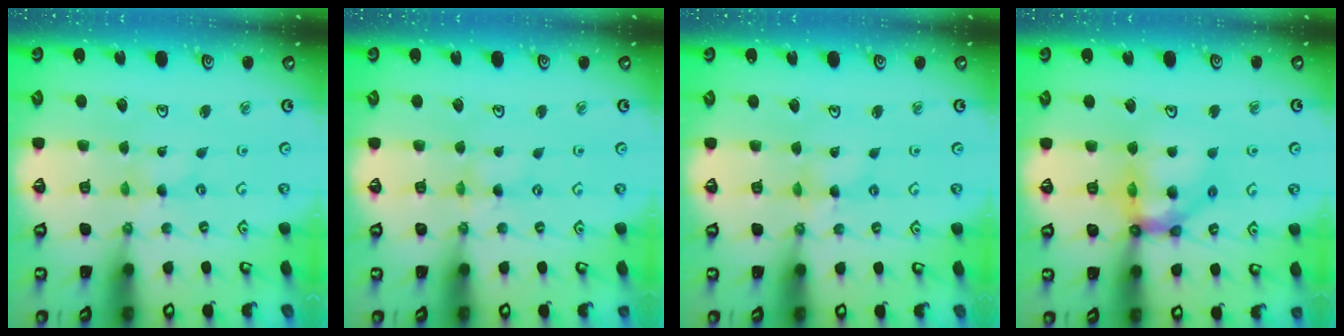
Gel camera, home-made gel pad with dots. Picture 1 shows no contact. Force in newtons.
{"total": 0.8, "press": 0.8, "slide": 0.2}
{"total": 2.6, "press": 2.6, "slide": 0.3}
{"total": 12.6, "press": 12.6, "slide": 1.5}